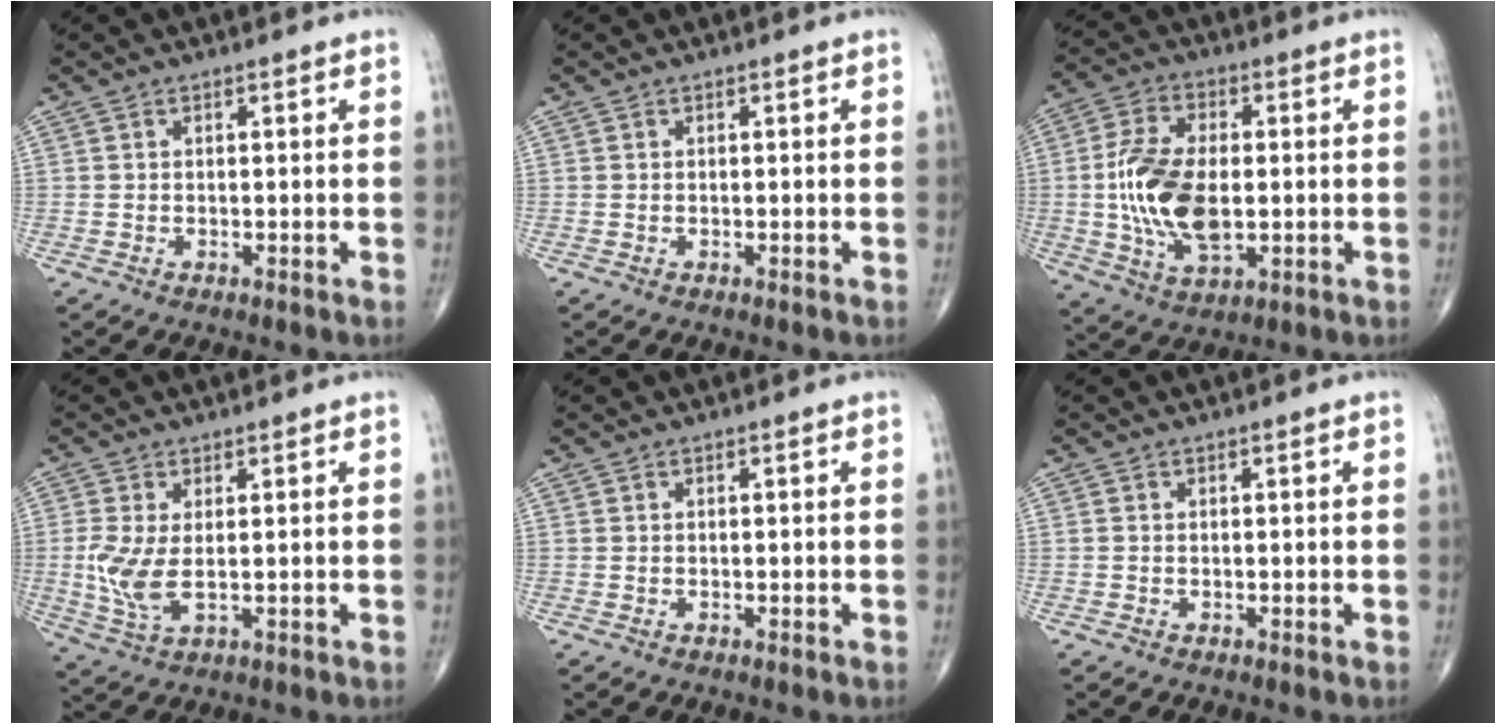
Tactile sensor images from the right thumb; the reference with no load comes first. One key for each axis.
{"total": 0.0}
{"total": 14.8, "fx": -0.7, "fy": 7.8, "fz": 12.5, "tx": -0.246, "ty": -0.003, "tz": -0.012}
{"total": 6.5, "fx": 0.0, "fy": 3.0, "fz": 5.8, "tx": -0.138, "ty": -0.012, "tz": 0.005}
{"total": 0.0}
{"total": 0.0}